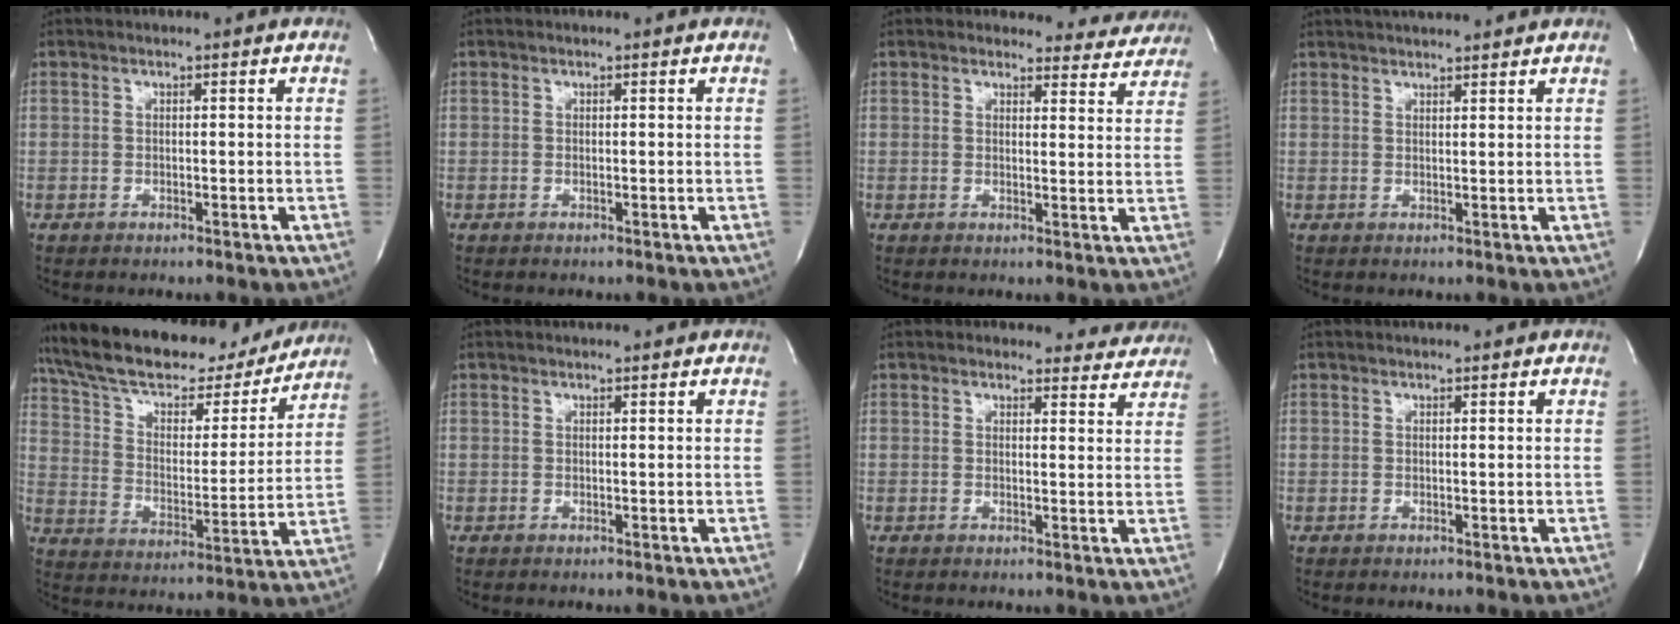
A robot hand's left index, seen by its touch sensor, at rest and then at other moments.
{"total": 0.0}
{"total": 8.1, "force": [7.7, 2.5, -0.5], "torque": [0.040, -0.017, 0.061]}
{"total": 7.3, "force": [6.7, 0.8, 2.8], "torque": [-0.045, 0.031, 0.095]}
{"total": 25.7, "force": [21.7, 7.7, 11.4], "torque": [-0.200, 0.016, 0.321]}
{"total": 1.6, "force": [1.5, 0.0, 0.5], "torque": [-0.008, 0.013, 0.022]}
{"total": 5.9, "force": [5.6, 1.9, -0.6], "torque": [0.032, -0.014, 0.039]}
{"total": 1.4, "force": [1.3, 0.0, 0.4], "torque": [-0.008, 0.013, 0.019]}